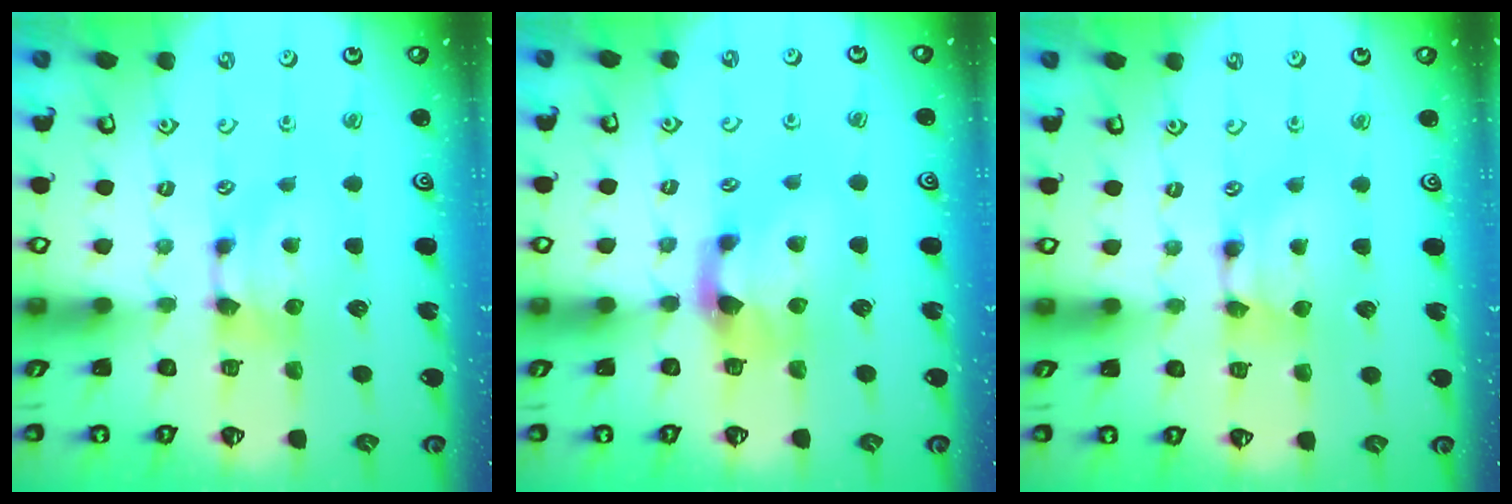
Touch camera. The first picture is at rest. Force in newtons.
{"total": 2.4, "press": 2.0, "slide": 1.3}
{"total": 1.8, "press": 1.8, "slide": 0.1}